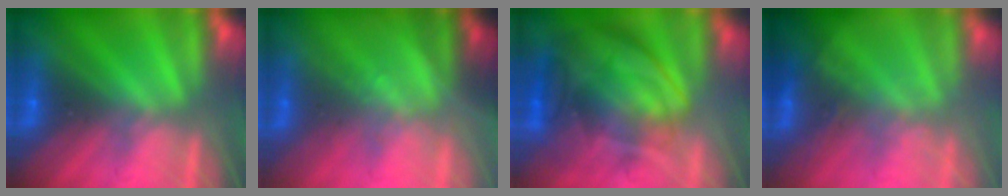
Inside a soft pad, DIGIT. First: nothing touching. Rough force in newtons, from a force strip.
{"total": 1.4}
{"total": 9.3}
{"total": 2.7}